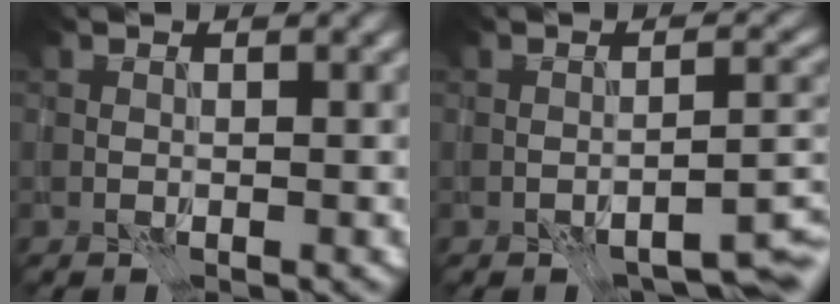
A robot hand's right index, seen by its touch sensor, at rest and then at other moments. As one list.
[{"total": 4.0, "force": [-2.8, 0.8, 2.7], "torque": [-0.037, 0.005, -0.040]}]